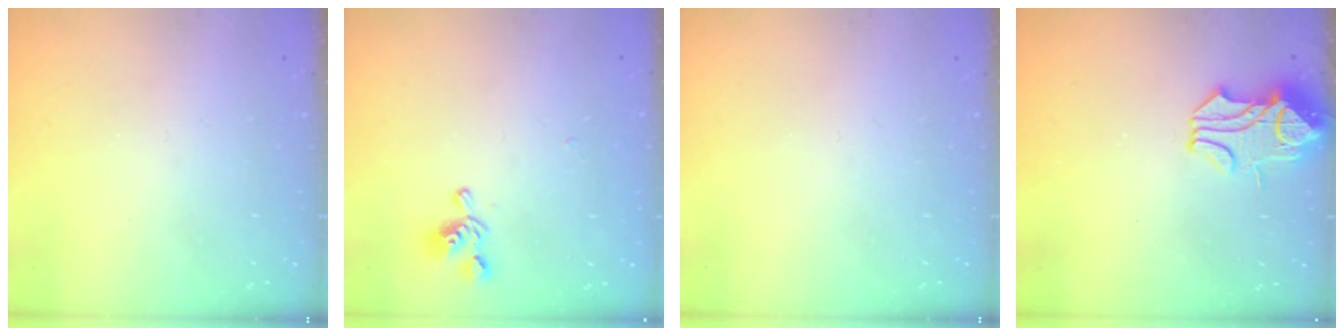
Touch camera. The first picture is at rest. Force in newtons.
{"total": 1.6, "press": 1.2, "slide": 1.1}
{"total": 0.0}
{"total": 1.5, "press": 0.7, "slide": 1.3}